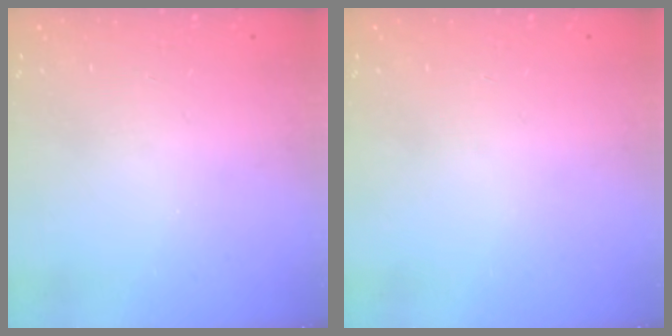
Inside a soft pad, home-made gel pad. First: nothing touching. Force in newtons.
{"total": 0.0}